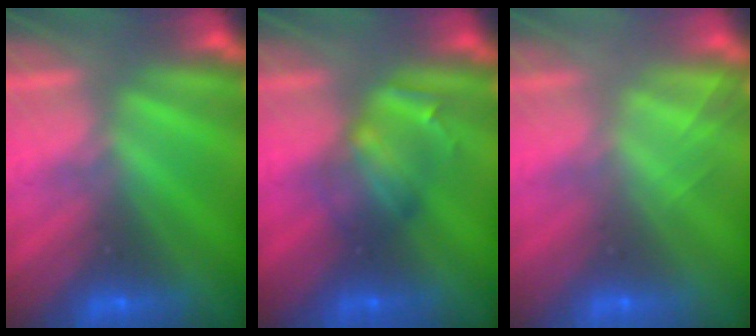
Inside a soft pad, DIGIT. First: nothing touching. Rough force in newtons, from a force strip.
{"total": 2.4}
{"total": 2.1}